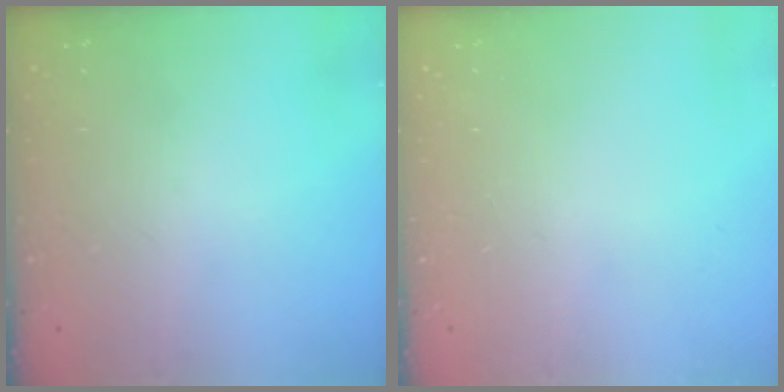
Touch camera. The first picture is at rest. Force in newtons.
{"total": 0.0}